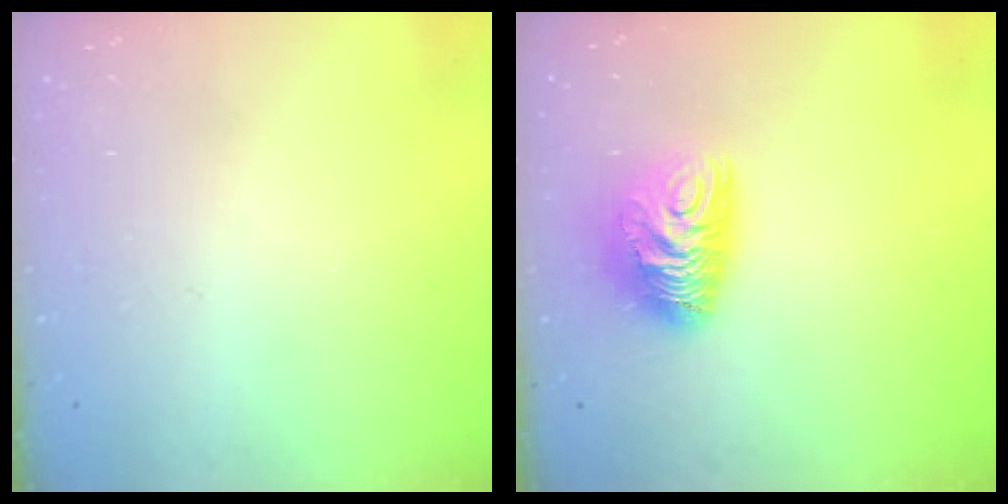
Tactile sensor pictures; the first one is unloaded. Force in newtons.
{"total": 9.9, "press": 9.9, "slide": 0.2}